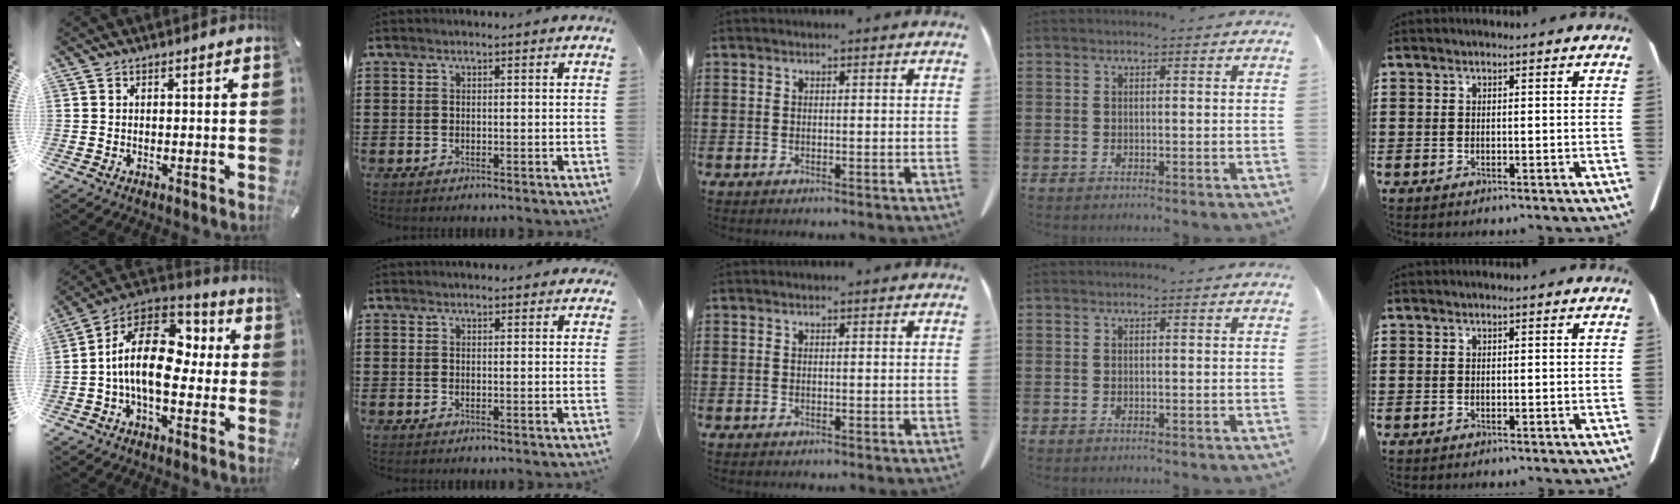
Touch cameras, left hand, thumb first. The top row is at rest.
{"thumb": {"total": 18.2, "force": [-0.2, 11.1, 14.5], "torque": [-0.272, 0.005, -0.003]}, "index": {"total": 1.4, "force": [1.4, 0.3, 0.3], "torque": [-0.008, 0.003, 0.027]}}